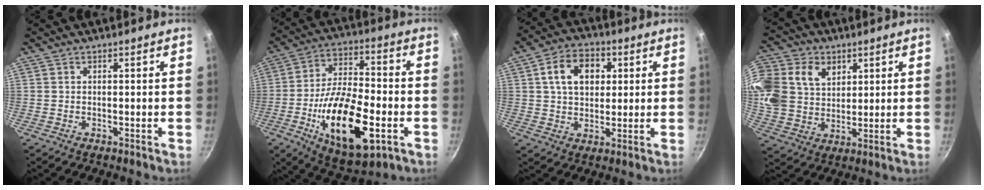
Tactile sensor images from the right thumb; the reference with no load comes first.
{"total": 21.7, "force": [-6.5, 9.7, 18.3], "torque": [-0.302, 0.024, -0.104]}
{"total": 10.8, "force": [2.8, 7.7, 7.0], "torque": [-0.094, 0.007, 0.038]}
{"total": 21.9, "force": [8.1, 16.9, 11.5], "torque": [-0.269, 0.020, 0.153]}